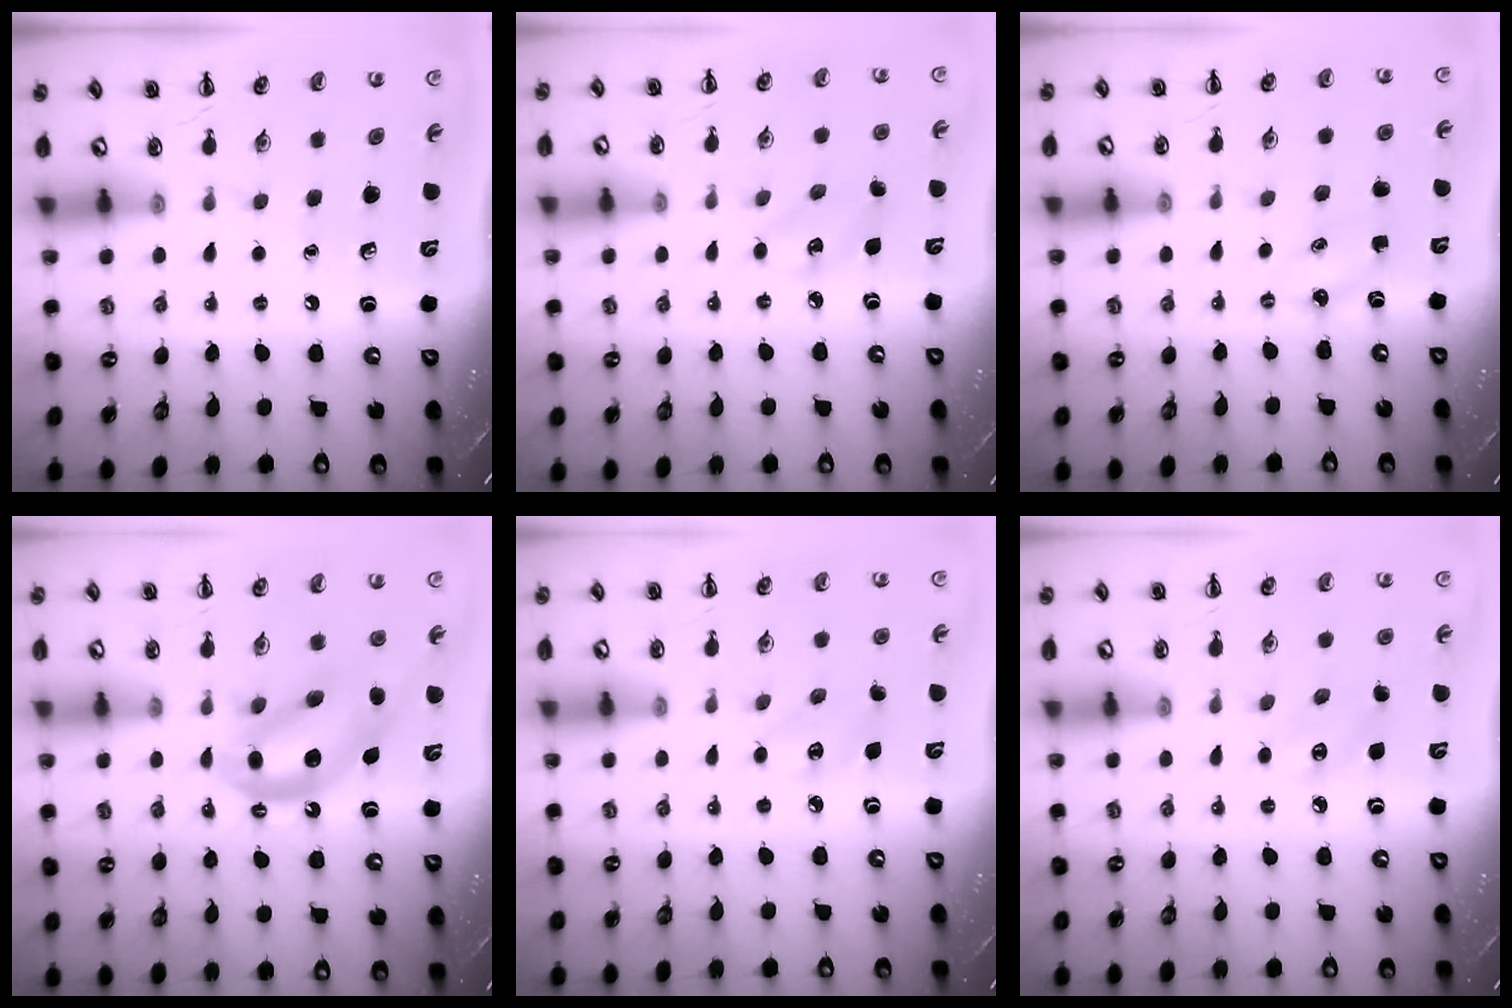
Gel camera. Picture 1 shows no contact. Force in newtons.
{"total": 3.9, "press": 3.9, "slide": 0.8}
{"total": 2.9, "press": 2.8, "slide": 0.9}
{"total": 10.5, "press": 10.1, "slide": 2.9}
{"total": 3.2, "press": 3.2, "slide": 0.7}
{"total": 4.2, "press": 4.1, "slide": 1.1}